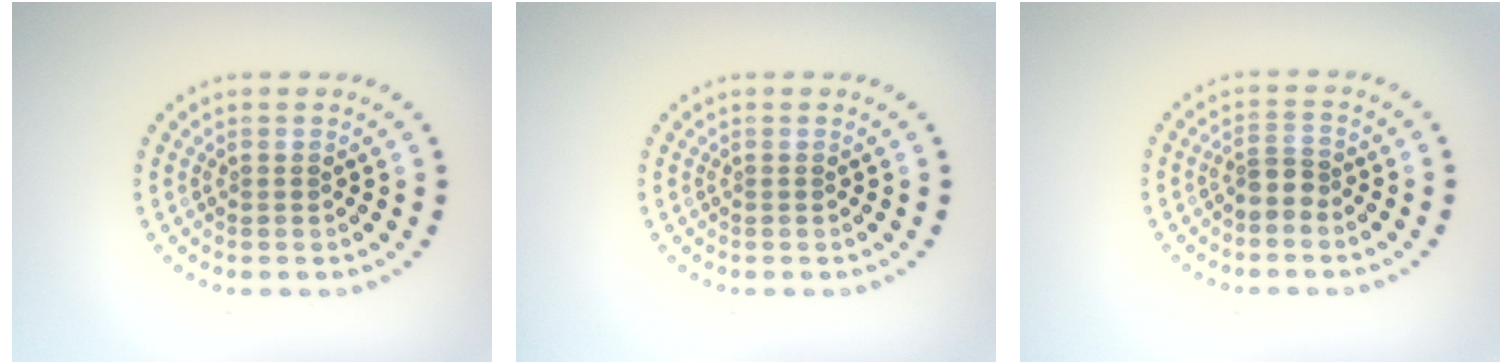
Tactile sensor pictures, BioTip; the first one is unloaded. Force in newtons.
{"total": 0.0}
{"total": 1.9, "press": 1.3, "slide": 1.3}